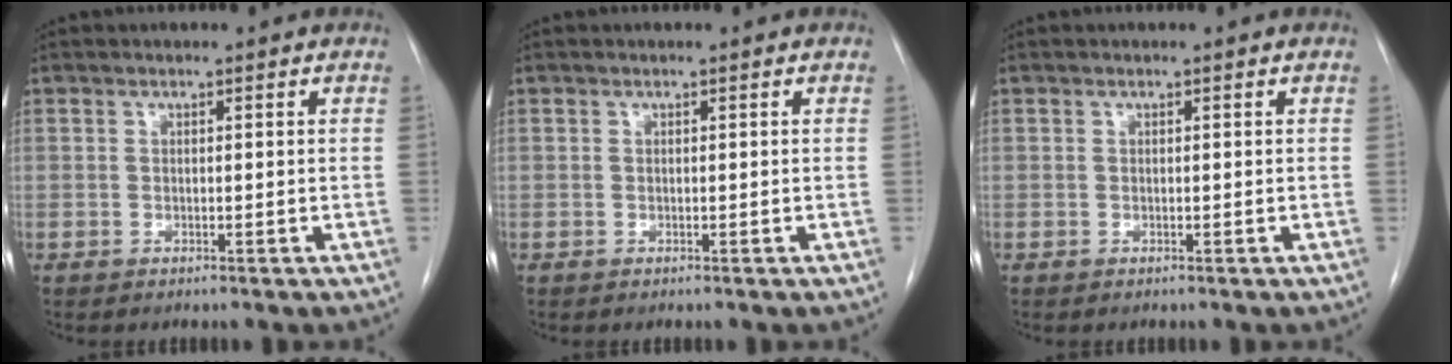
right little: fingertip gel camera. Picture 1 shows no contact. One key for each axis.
{"total": 0.0}
{"total": 0.0}